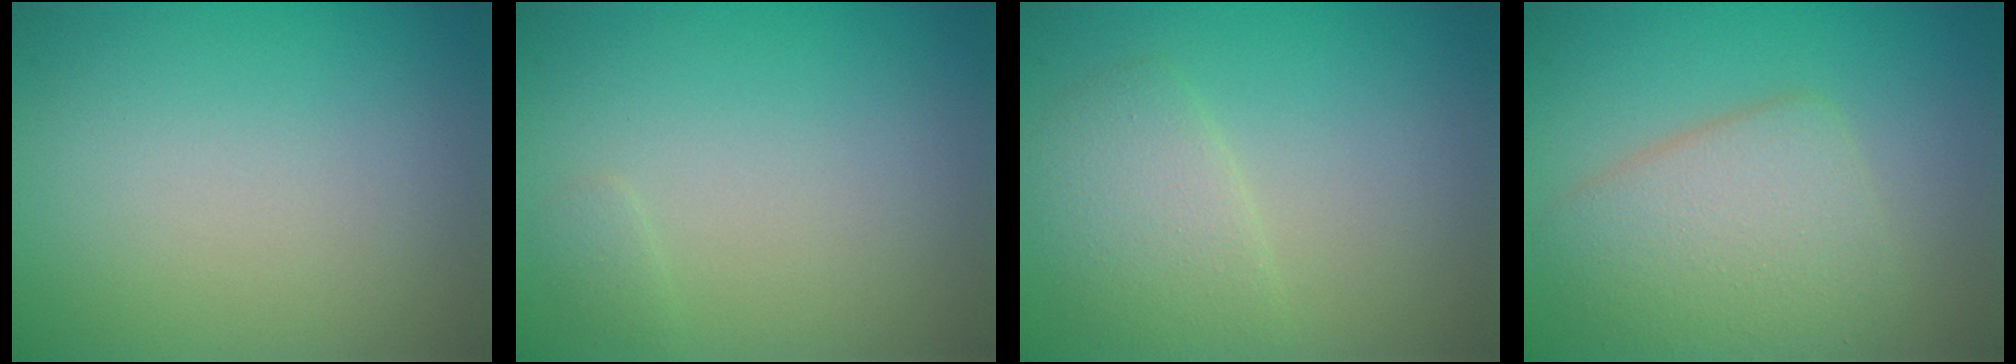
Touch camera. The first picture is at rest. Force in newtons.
{"total": 0.6, "press": 0.6, "slide": 0.0}
{"total": 3.2, "press": 3.2, "slide": 0.2}
{"total": 5.3, "press": 5.2, "slide": 0.3}